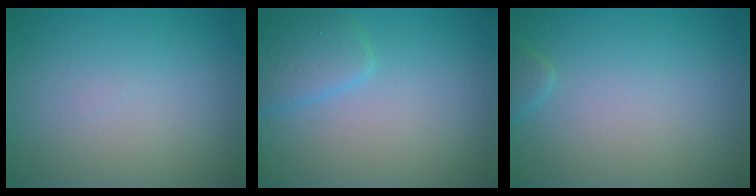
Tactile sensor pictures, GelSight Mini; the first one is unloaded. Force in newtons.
{"total": 2.3, "press": 2.3, "slide": 0.1}
{"total": 0.8, "press": 0.8, "slide": 0.0}